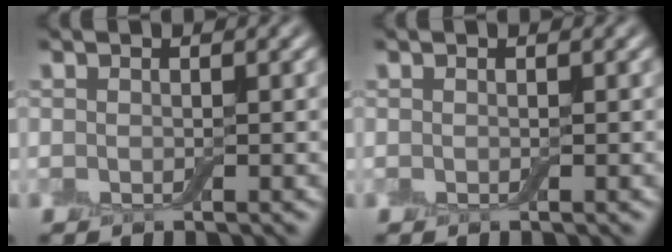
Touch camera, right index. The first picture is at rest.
{"total": 0.0}